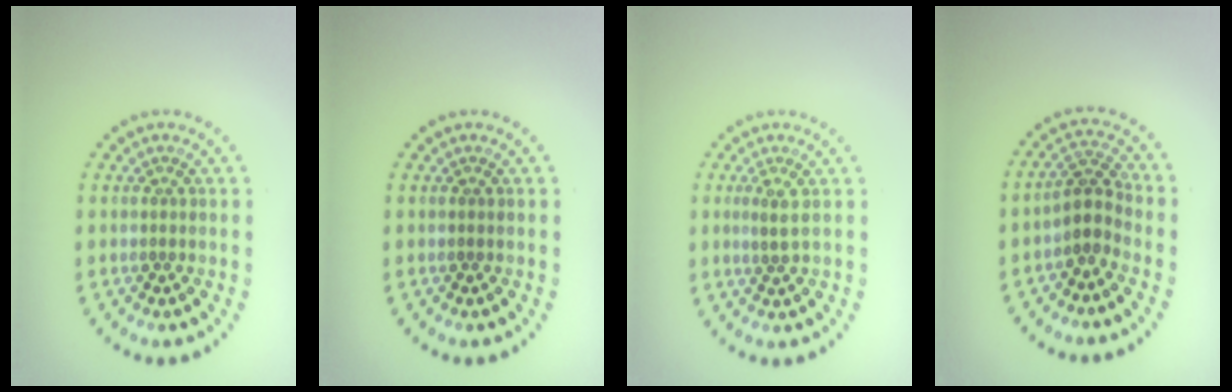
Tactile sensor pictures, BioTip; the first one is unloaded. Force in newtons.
{"total": 0.0}
{"total": 1.2, "press": 0.9, "slide": 0.8}
{"total": 2.6, "press": 2.1, "slide": 1.6}